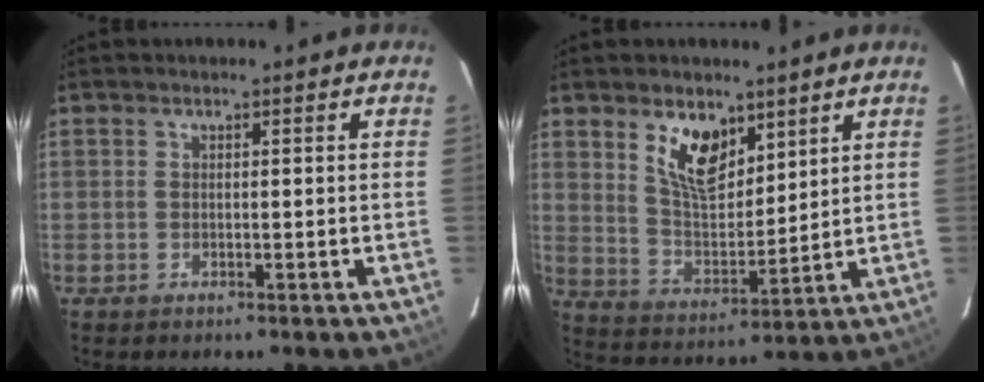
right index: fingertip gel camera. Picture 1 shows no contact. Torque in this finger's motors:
{"motor_torque": [0.27, 0.19, 0.47, 0.11]}